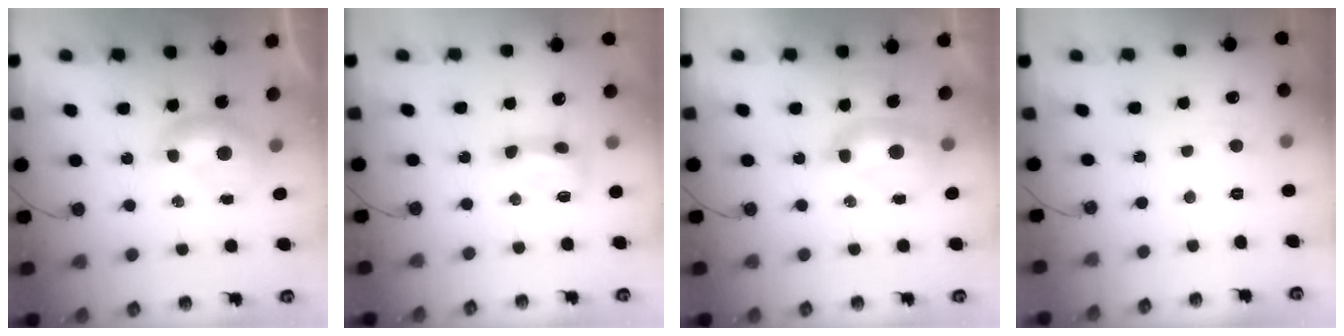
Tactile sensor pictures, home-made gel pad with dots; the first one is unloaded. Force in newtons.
{"total": 3.9, "press": 3.8, "slide": 0.8}
{"total": 2.6, "press": 2.5, "slide": 0.5}
{"total": 0.6, "press": 0.5, "slide": 0.4}